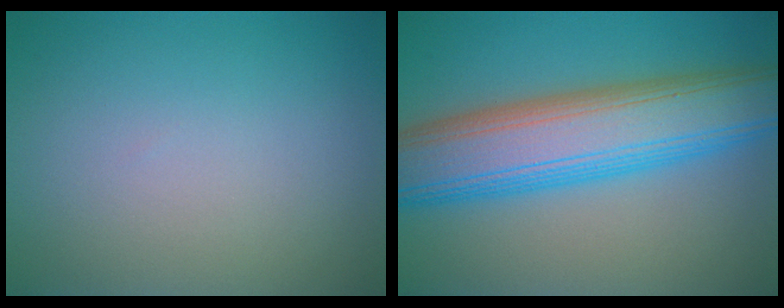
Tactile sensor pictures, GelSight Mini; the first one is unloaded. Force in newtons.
{"total": 10.8, "press": 10.8, "slide": 0.4}